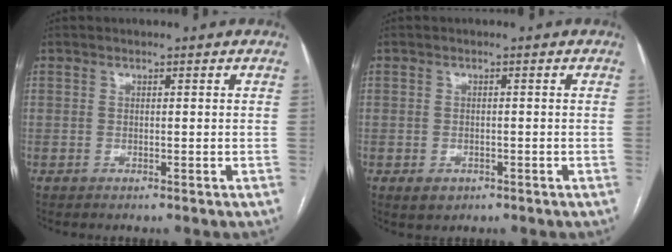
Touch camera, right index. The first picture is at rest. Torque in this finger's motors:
{"motor_torque": [0.22, -0.10, 0.00, 0.00]}